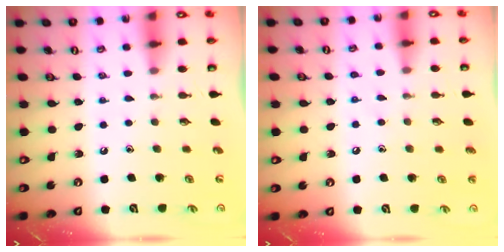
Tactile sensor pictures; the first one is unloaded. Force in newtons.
{"total": 5.8, "press": 5.8, "slide": 0.7}